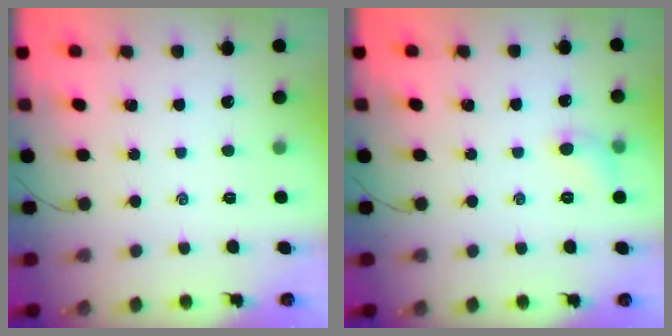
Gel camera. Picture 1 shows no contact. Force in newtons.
{"total": 5.5, "press": 5.4, "slide": 1.2}